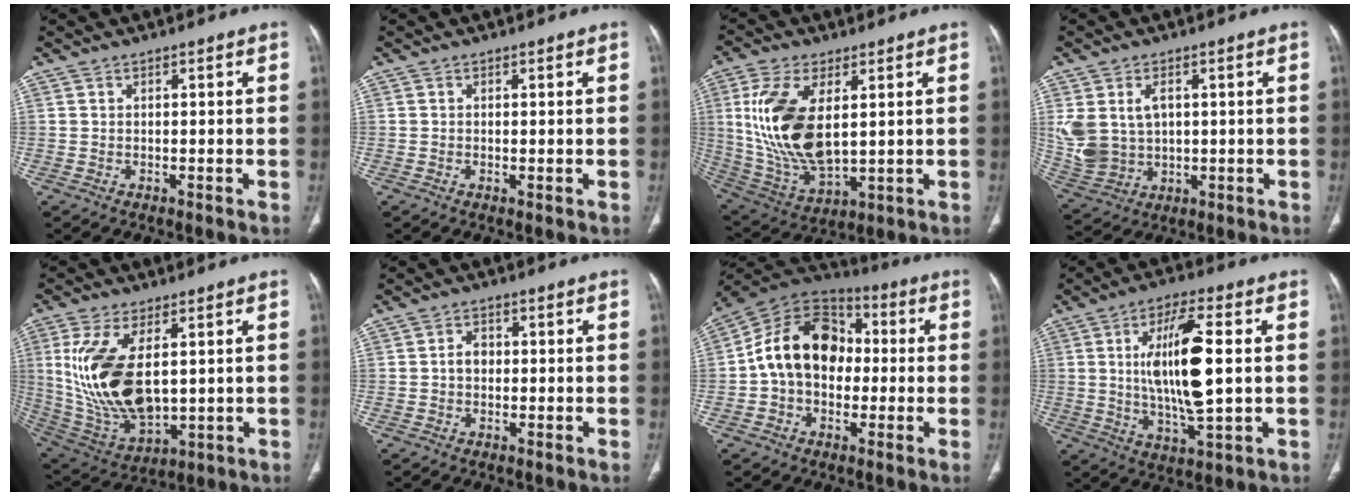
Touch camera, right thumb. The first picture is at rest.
{"total": 0.6, "force": [-0.1, 0.2, 0.5], "torque": [-0.014, -0.003, -0.002]}
{"total": 17.8, "force": [3.3, 9.1, 14.9], "torque": [-0.300, -0.018, 0.077]}
{"total": 10.8, "force": [1.7, 7.9, 7.1], "torque": [-0.142, 0.001, 0.052]}
{"total": 18.2, "force": [2.6, 9.3, 15.4], "torque": [-0.307, -0.020, 0.070]}
{"total": 2.6, "force": [-0.1, 2.1, 1.6], "torque": [-0.018, 0.009, -0.007]}
{"total": 16.5, "force": [-0.1, 12.3, 11.0], "torque": [-0.159, 0.042, -0.013]}
{"total": 16.5, "force": [2.0, 4.9, 15.6], "torque": [-0.281, -0.013, 0.037]}